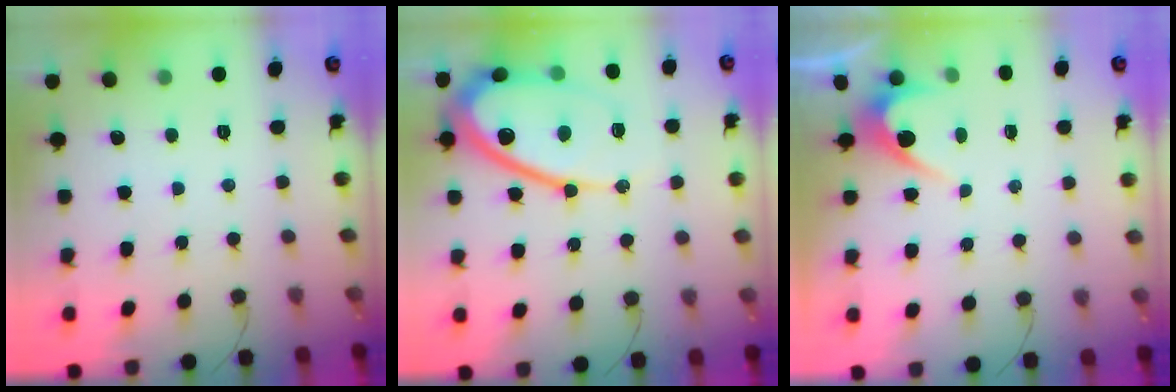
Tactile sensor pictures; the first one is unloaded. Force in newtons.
{"total": 18.3, "press": 18.2, "slide": 1.5}
{"total": 2.8, "press": 2.8, "slide": 0.2}